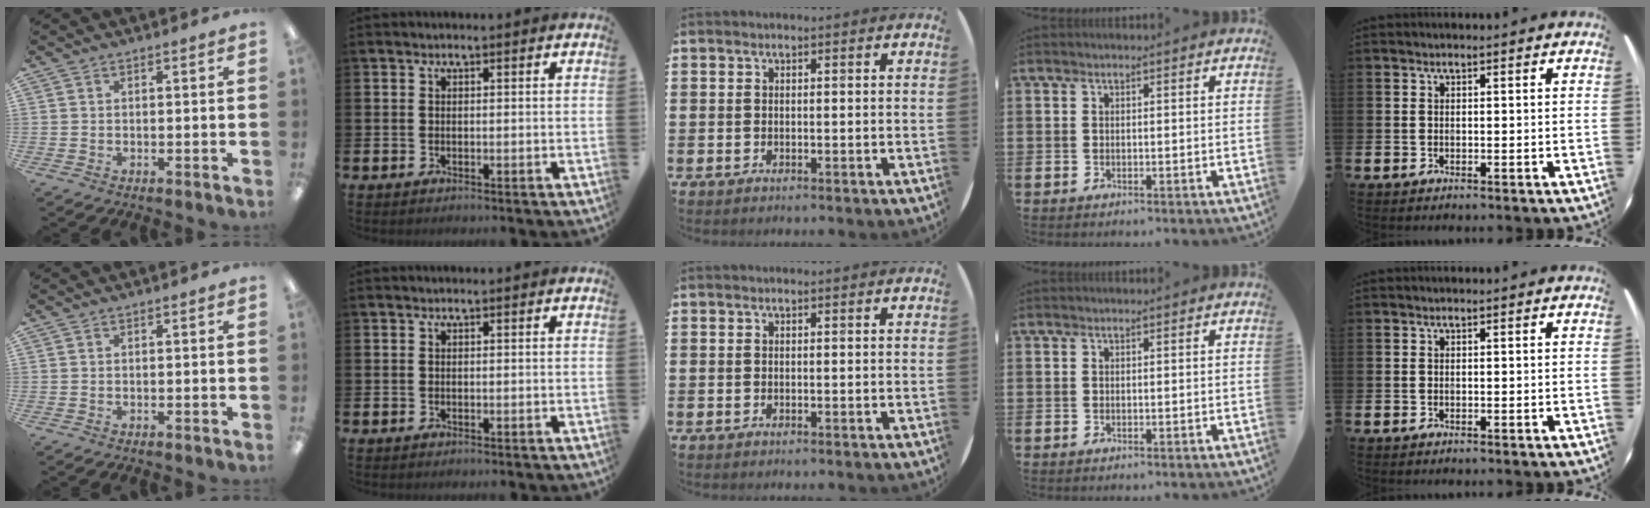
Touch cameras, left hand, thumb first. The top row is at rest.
{}